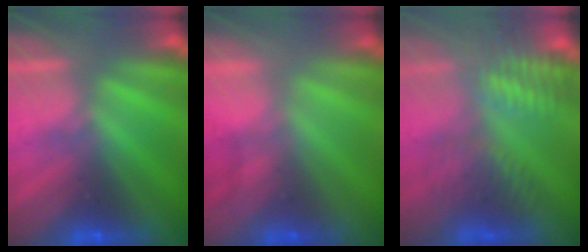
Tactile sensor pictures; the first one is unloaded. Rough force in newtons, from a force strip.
{"total": 1.7}
{"total": 4.8}